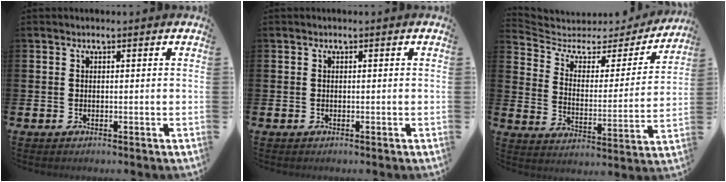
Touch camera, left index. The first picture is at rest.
{"total": 0.0}
{"total": 5.6, "force": [4.5, 2.8, 1.8], "torque": [-0.064, -0.035, 0.068]}